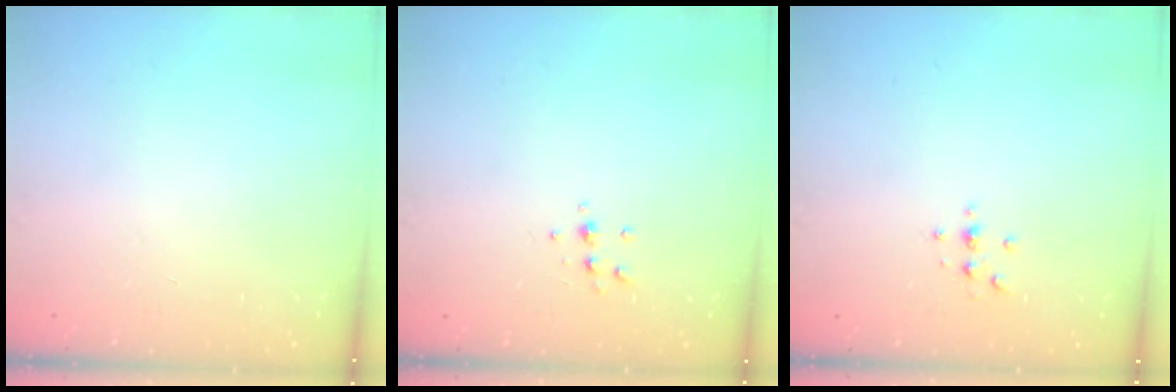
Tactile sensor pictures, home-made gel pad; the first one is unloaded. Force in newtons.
{"total": 5.8, "press": 5.8, "slide": 0.6}
{"total": 2.2, "press": 2.1, "slide": 0.2}